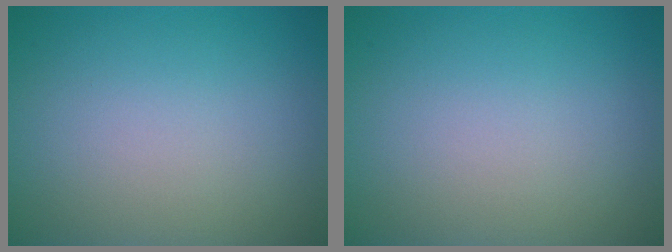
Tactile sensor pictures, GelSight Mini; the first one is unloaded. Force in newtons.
{"total": 0.0}